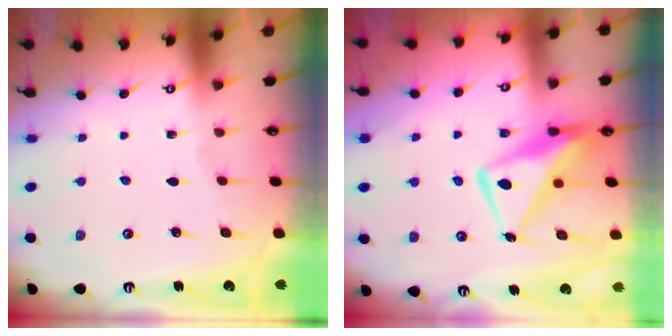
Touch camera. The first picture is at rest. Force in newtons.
{"total": 13.4, "press": 13.4, "slide": 1.1}